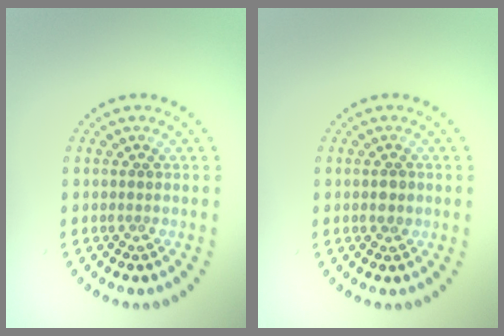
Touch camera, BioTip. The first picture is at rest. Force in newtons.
{"total": 1.2, "press": 1.2, "slide": 0.1}